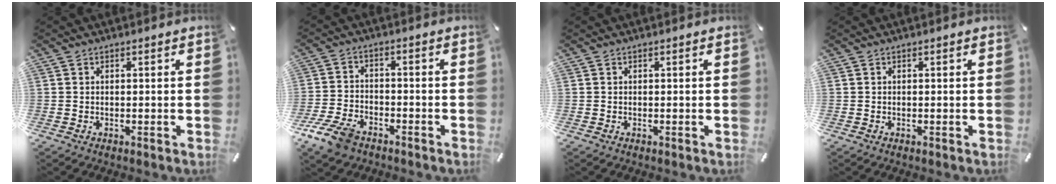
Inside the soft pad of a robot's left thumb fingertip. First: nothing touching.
{"total": 8.1, "force": [-5.5, 4.4, 4.1], "torque": [-0.094, 0.020, -0.105]}
{"total": 0.0}
{"total": 0.0}